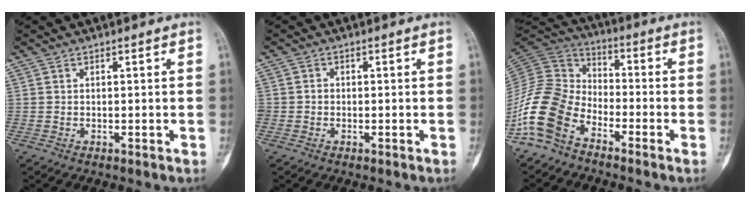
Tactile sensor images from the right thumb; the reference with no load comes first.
{"total": 1.1, "force": [-0.2, 1.0, 0.3], "torque": [0.002, 0.005, -0.004]}
{"total": 13.0, "force": [-7.5, 8.1, 6.9], "torque": [-0.141, 0.060, -0.166]}